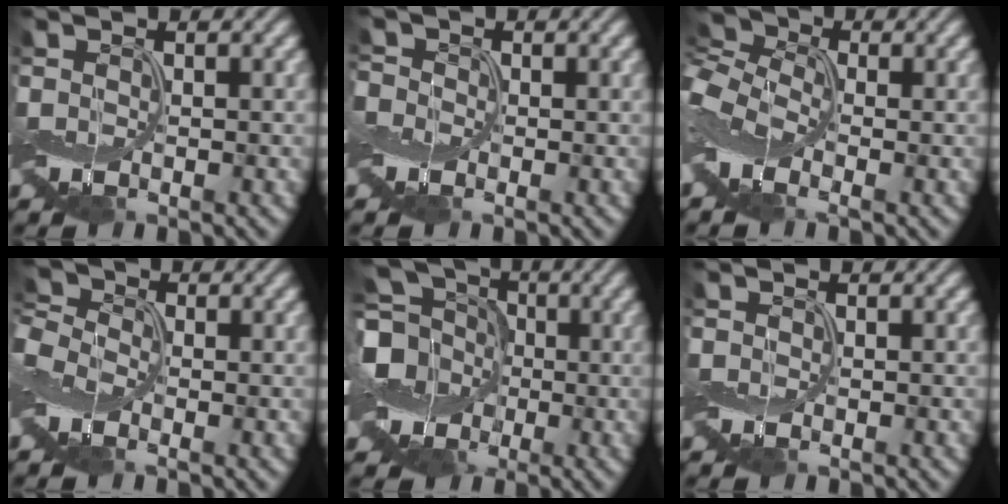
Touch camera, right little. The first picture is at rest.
{"total": 1.3, "force": [-0.7, 1.1, 0.0], "torque": [-0.006, 0.006, -0.016]}
{"total": 5.9, "force": [-1.0, 4.1, 4.1], "torque": [-0.110, 0.011, -0.034]}
{"total": 3.7, "force": [-1.2, 2.8, 2.1], "torque": [-0.061, 0.003, -0.031]}
{"total": 8.1, "force": [-1.3, 7.0, 3.8], "torque": [-0.079, 0.003, -0.040]}
{"total": 0.0}